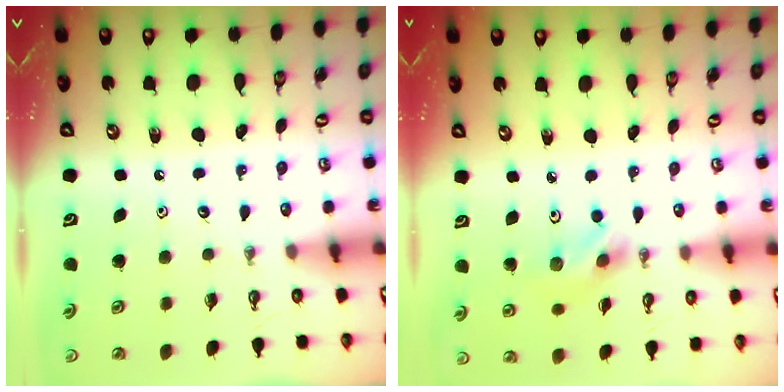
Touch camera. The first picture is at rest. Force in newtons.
{"total": 4.6, "press": 4.5, "slide": 0.3}